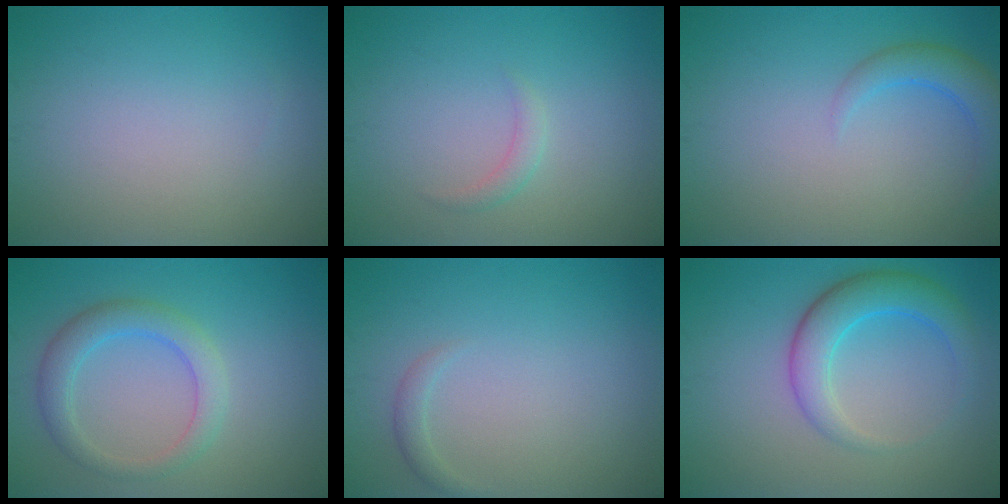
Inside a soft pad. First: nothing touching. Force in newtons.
{"total": 1.1, "press": 1.1, "slide": 0.1}
{"total": 2.9, "press": 2.9, "slide": 0.2}
{"total": 3.4, "press": 3.4, "slide": 0.2}
{"total": 1.0, "press": 1.0, "slide": 0.0}
{"total": 4.5, "press": 4.5, "slide": 0.1}